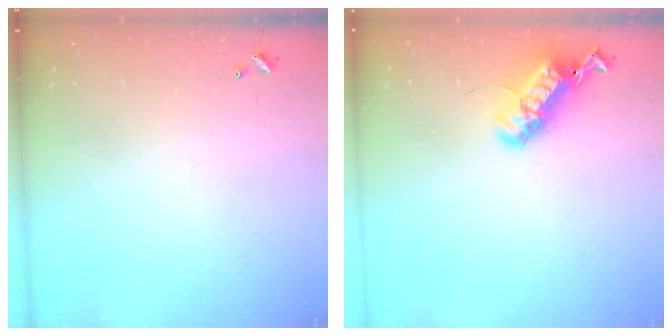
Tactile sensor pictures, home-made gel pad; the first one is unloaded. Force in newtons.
{"total": 19.9, "press": 19.9, "slide": 0.3}